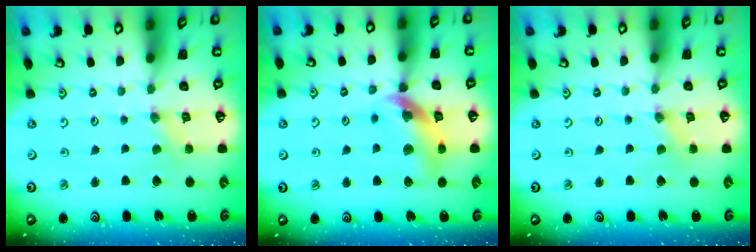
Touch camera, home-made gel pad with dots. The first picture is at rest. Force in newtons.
{"total": 13.4, "press": 13.3, "slide": 1.7}
{"total": 0.0}